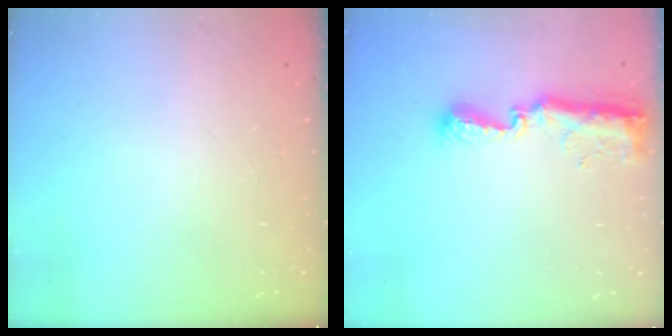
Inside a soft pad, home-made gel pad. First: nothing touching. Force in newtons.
{"total": 8.6, "press": 8.6, "slide": 0.5}